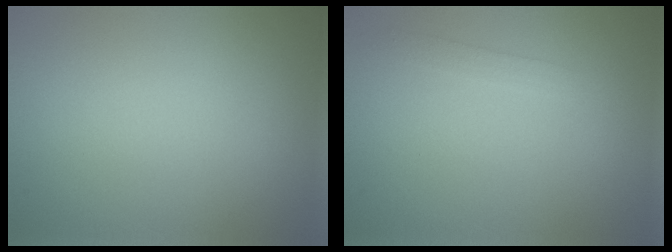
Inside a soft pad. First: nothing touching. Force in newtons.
{"total": 1.2, "press": 1.2, "slide": 0.1}